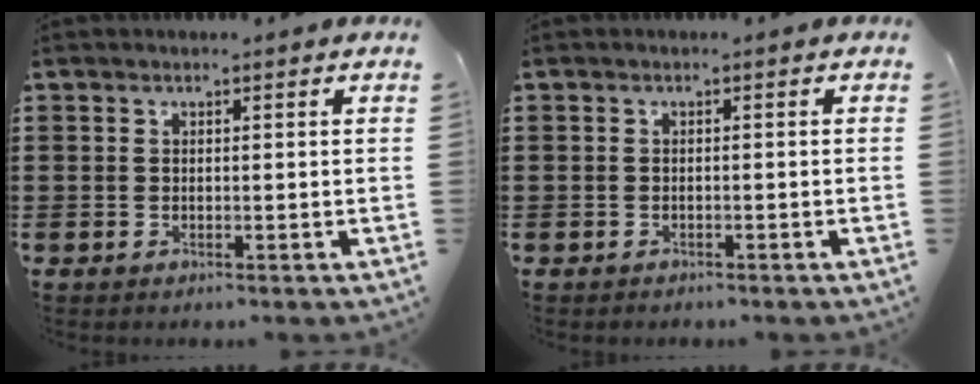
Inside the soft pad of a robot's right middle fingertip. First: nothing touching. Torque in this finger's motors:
{"motor_torque": [-0.50, 0.30, -0.05, -0.03]}